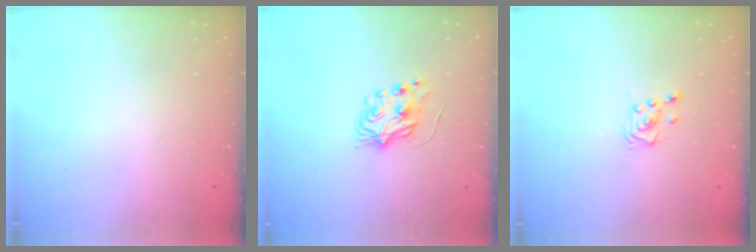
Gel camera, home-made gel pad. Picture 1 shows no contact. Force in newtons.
{"total": 6.4, "press": 6.4, "slide": 0.5}
{"total": 2.2, "press": 2.2, "slide": 0.3}